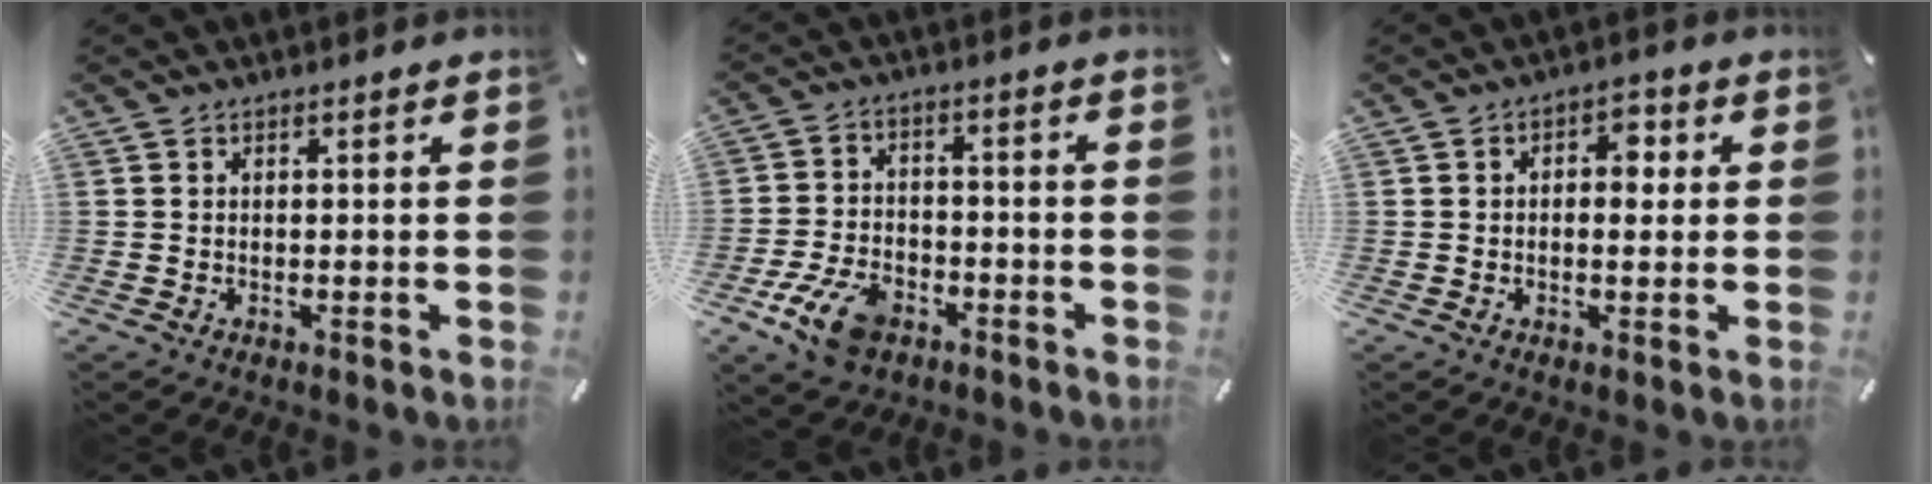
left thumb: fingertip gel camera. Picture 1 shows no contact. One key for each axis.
{"total": 10.5, "fx": -5.7, "fy": 6.3, "fz": 6.1, "tx": -0.122, "ty": 0.029, "tz": -0.101}
{"total": 4.4, "fx": 0.0, "fy": 2.9, "fz": 3.3, "tx": -0.033, "ty": -0.001, "tz": -0.011}